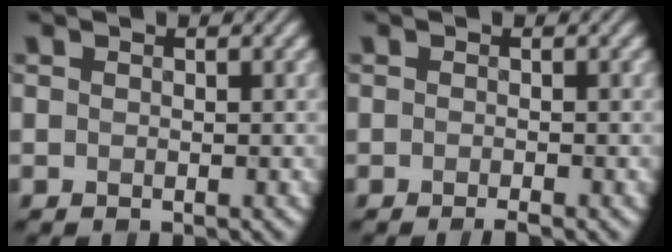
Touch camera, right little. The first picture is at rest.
{"total": 1.1, "force": [-0.7, 0.1, 0.8], "torque": [-0.012, -0.002, -0.015]}